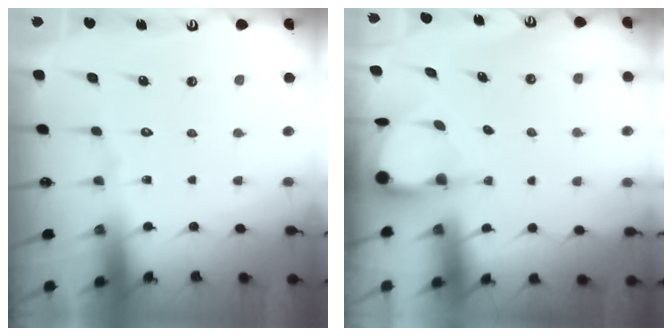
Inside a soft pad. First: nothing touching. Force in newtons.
{"total": 3.9, "press": 3.9, "slide": 0.3}